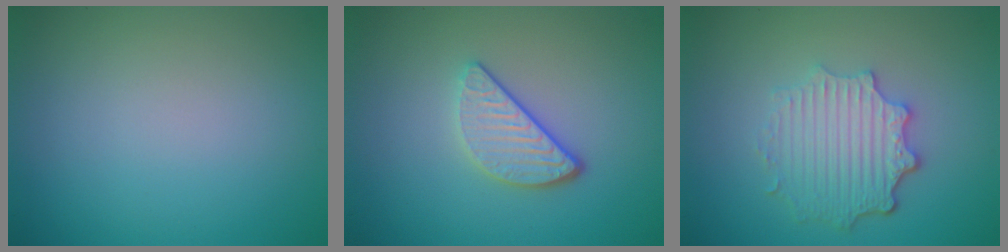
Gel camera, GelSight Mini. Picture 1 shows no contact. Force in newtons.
{"total": 3.3, "press": 2.6, "slide": 2.0}
{"total": 4.6, "press": 3.6, "slide": 2.8}